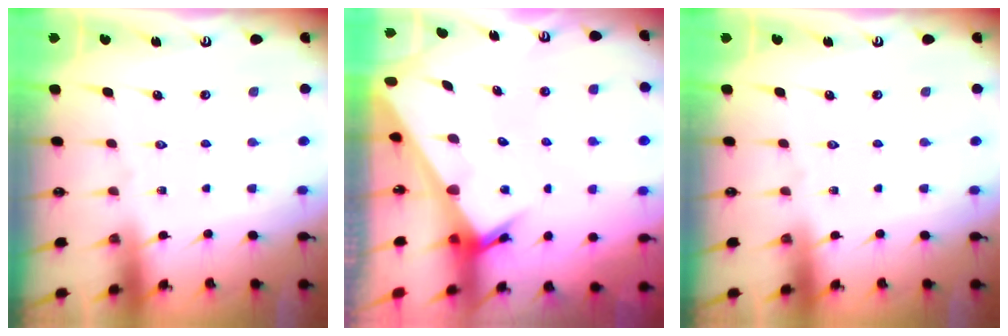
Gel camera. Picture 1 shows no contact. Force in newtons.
{"total": 3.7, "press": 3.7, "slide": 0.2}
{"total": 0.0}